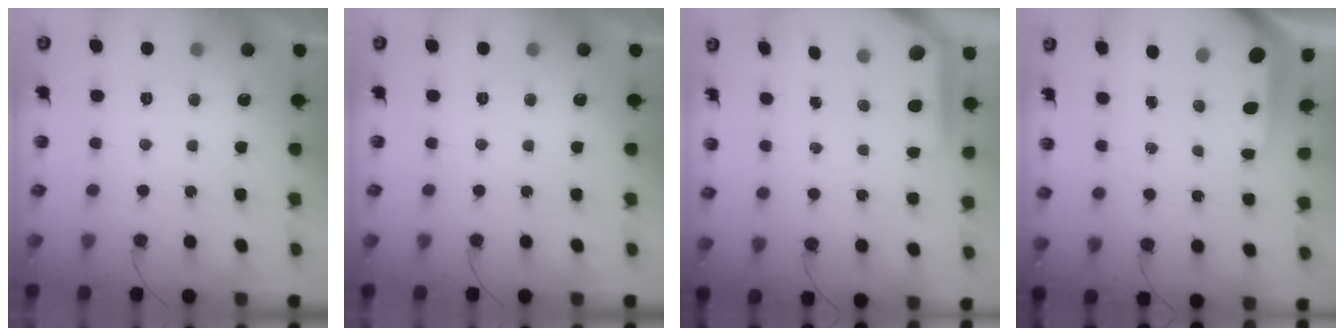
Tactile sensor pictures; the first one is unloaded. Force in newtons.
{"total": 0.0}
{"total": 7.5, "press": 7.5, "slide": 0.5}
{"total": 6.9, "press": 6.8, "slide": 0.9}